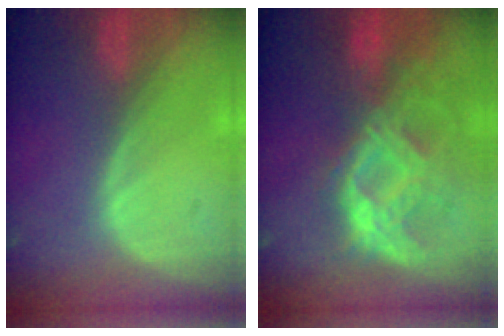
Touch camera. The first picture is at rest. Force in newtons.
{"total": 9.9, "press": 8.8, "slide": 4.5}